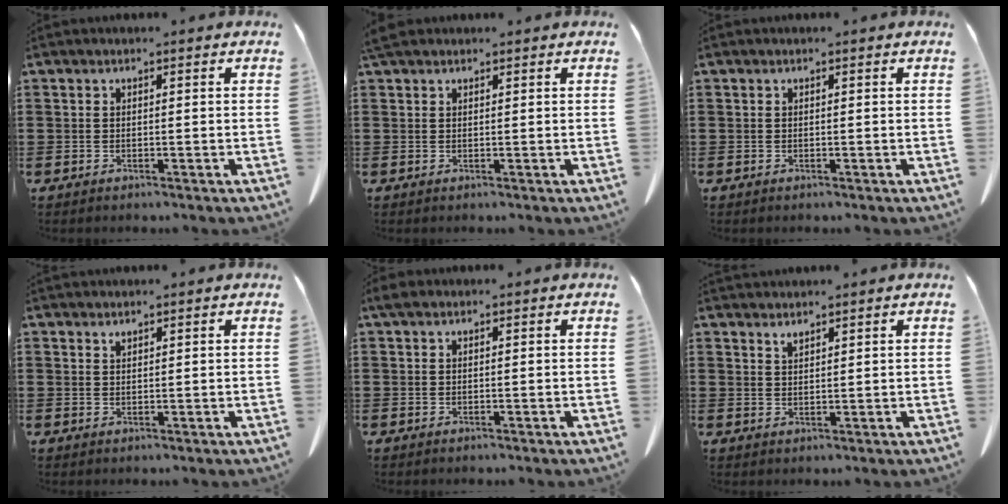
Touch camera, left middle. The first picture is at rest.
{"total": 2.1, "force": [1.6, 0.9, 1.0], "torque": [-0.027, 0.006, 0.032]}
{"total": 0.0}
{"total": 0.9, "force": [0.9, 0.2, 0.3], "torque": [-0.008, -0.001, 0.017]}
{"total": 1.1, "force": [0.4, 0.8, 0.6], "torque": [-0.016, 0.005, 0.008]}
{"total": 1.6, "force": [1.6, 0.3, 0.5], "torque": [-0.013, 0.000, 0.030]}